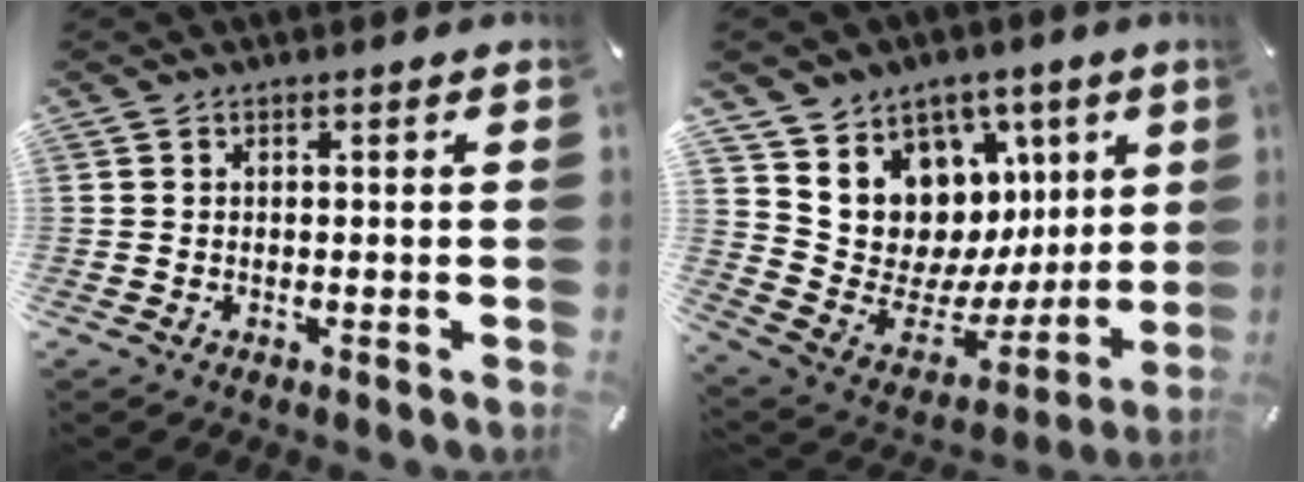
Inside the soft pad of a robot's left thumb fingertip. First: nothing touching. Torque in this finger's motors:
{"motor_torque": [2.55, 2.46, 1.40, -1.36, 0.41]}